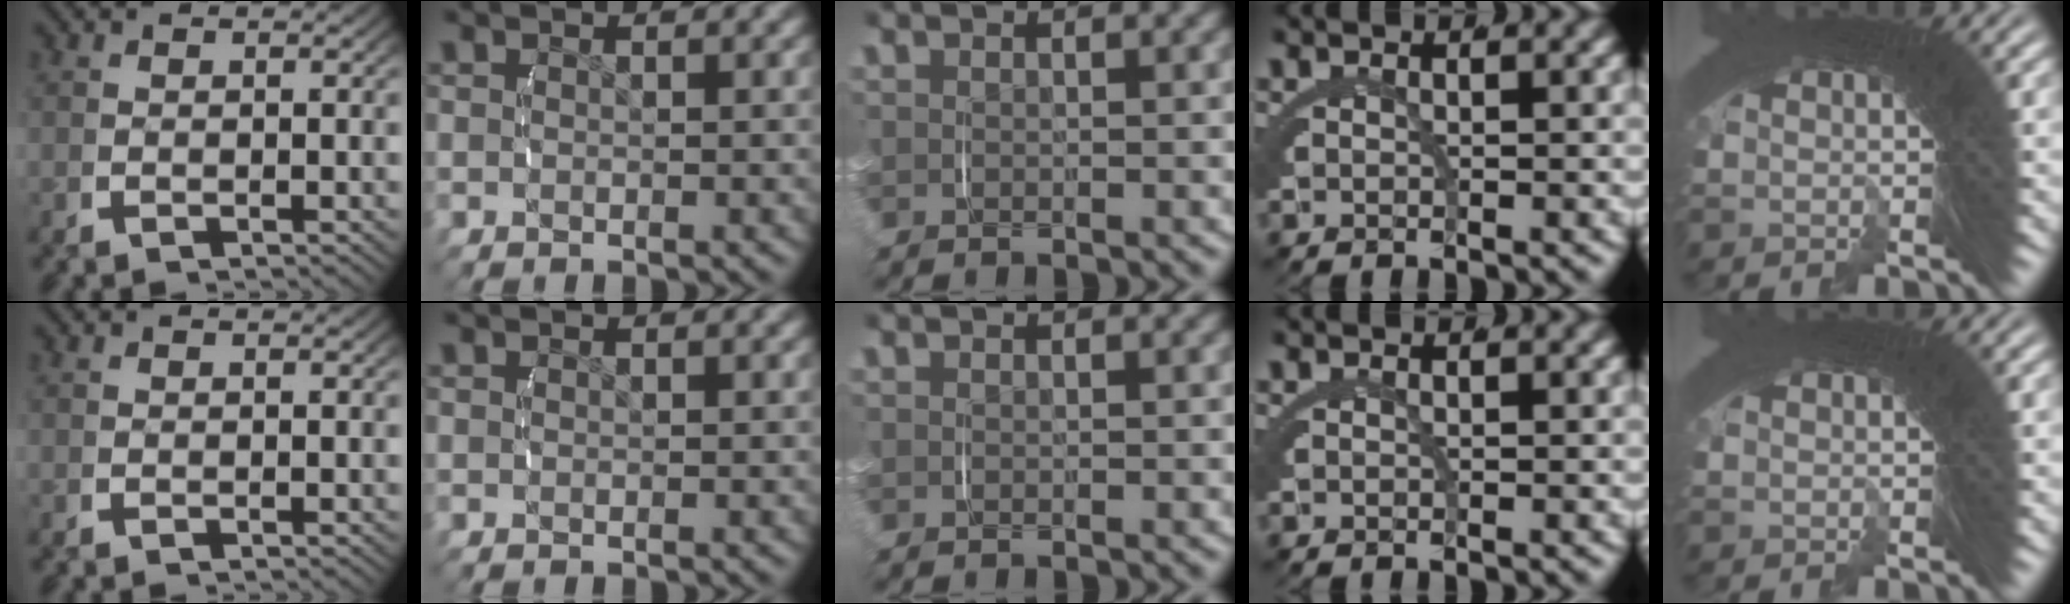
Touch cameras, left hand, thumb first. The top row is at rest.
{}